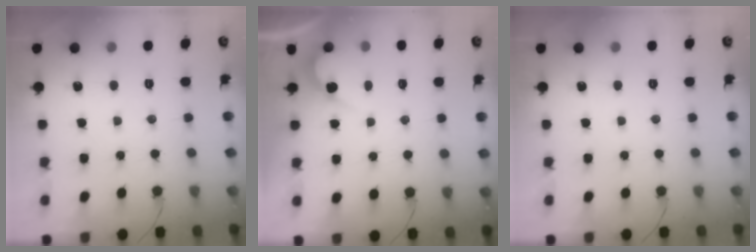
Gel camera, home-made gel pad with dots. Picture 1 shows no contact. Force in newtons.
{"total": 2.7, "press": 2.7, "slide": 0.2}
{"total": 0.0}